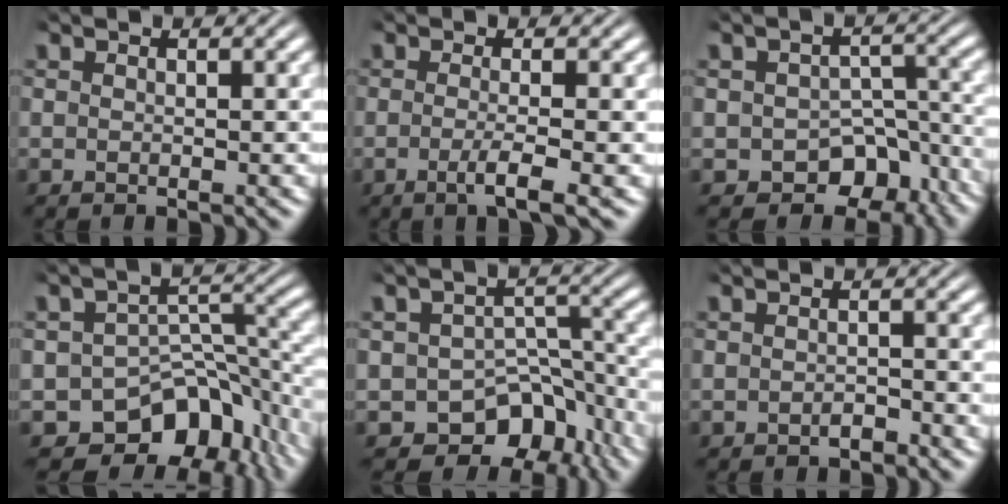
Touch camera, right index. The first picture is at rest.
{"total": 2.8, "force": [-1.4, 0.2, 2.4], "torque": [-0.051, -0.013, -0.024]}
{"total": 10.8, "force": [-6.8, 7.7, 3.2], "torque": [-0.057, -0.043, -0.097]}
{"total": 13.4, "force": [-7.3, 9.3, 6.4], "torque": [-0.111, -0.044, -0.104]}
{"total": 12.2, "force": [-7.3, 8.8, 4.4], "torque": [-0.083, -0.044, -0.108]}
{"total": 1.0, "force": [-0.9, 0.4, 0.2], "torque": [-0.006, 0.000, -0.016]}